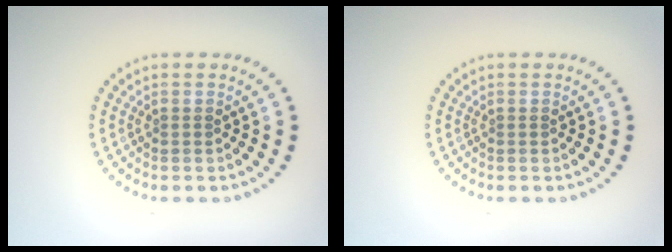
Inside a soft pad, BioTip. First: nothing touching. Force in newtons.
{"total": 0.0}